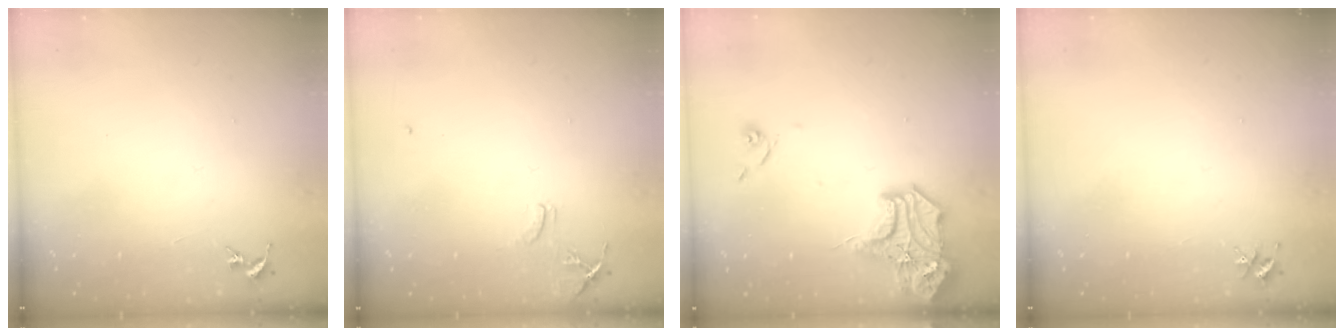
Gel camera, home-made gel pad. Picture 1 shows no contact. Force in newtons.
{"total": 7.1, "press": 7.0, "slide": 0.8}
{"total": 16.6, "press": 16.4, "slide": 2.4}
{"total": 3.5, "press": 3.5, "slide": 0.5}